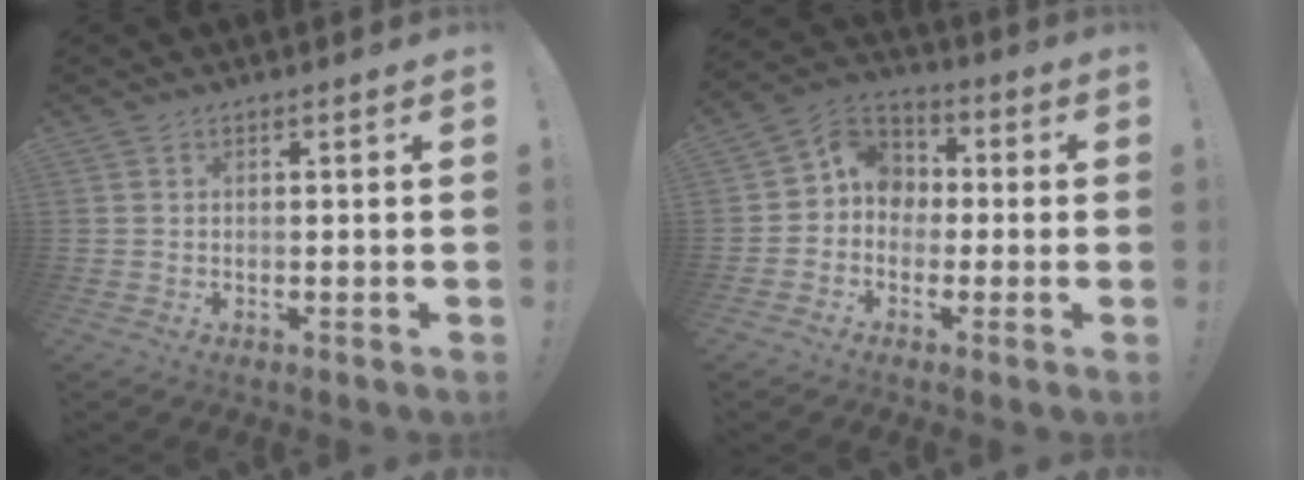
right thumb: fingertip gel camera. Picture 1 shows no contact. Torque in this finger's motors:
{"motor_torque": [1.47, 0.67, 0.64, -0.66, 0.00]}